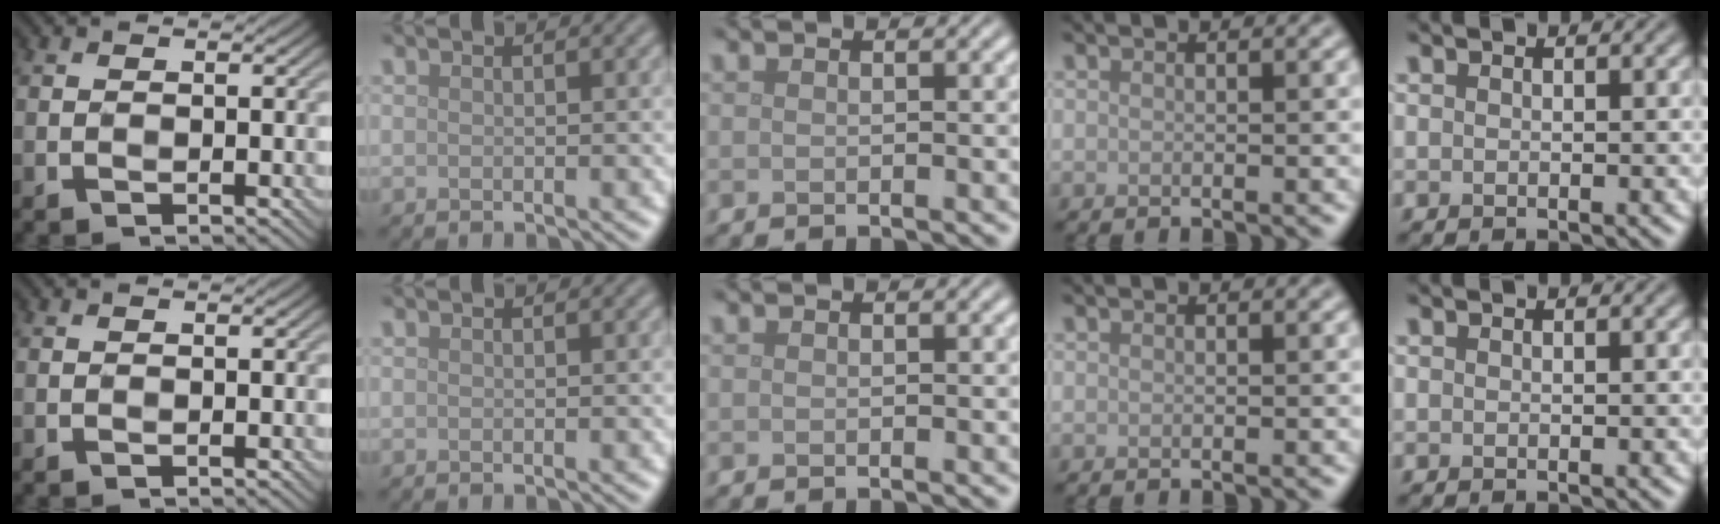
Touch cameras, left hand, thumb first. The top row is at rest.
{}